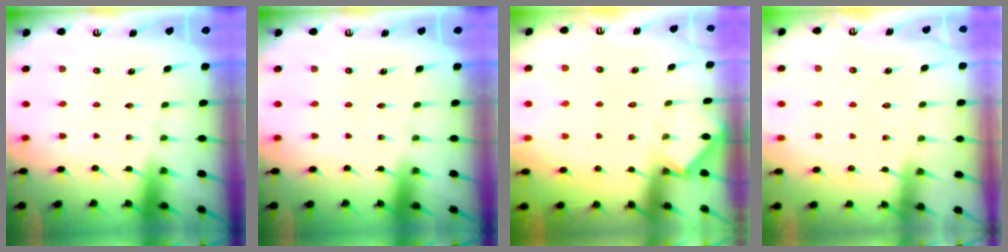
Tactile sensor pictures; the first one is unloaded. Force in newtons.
{"total": 0.0}
{"total": 4.2, "press": 4.2, "slide": 0.5}
{"total": 5.3, "press": 5.2, "slide": 0.6}